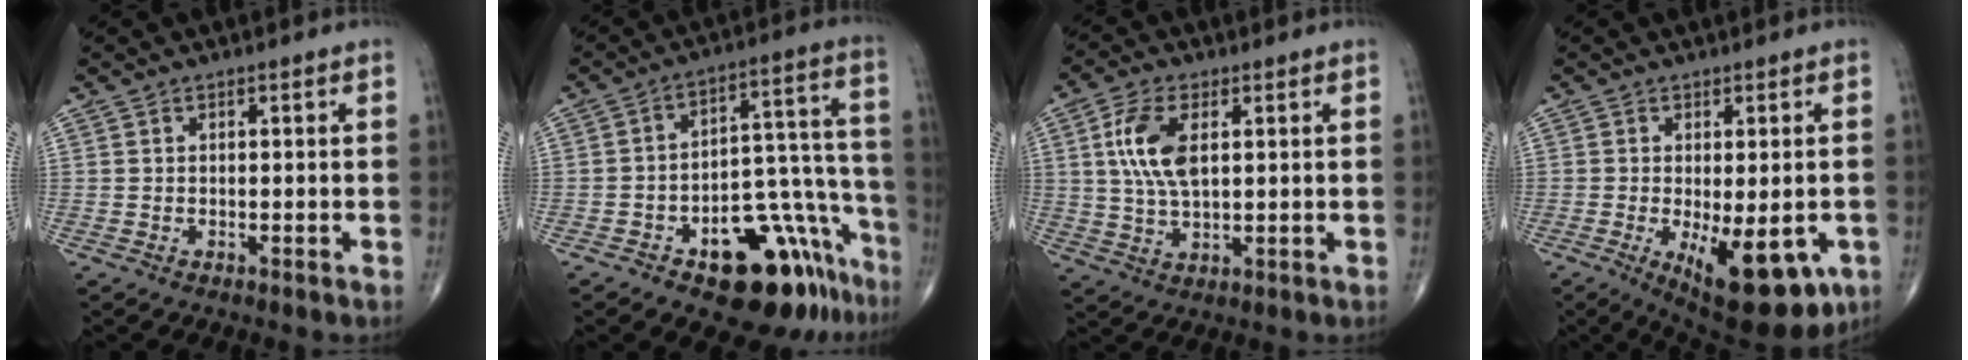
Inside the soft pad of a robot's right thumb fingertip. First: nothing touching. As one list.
[{"total": 18.9, "force": [-11.5, 8.6, 12.3], "torque": [-0.085, 0.111, -0.162]}, {"total": 9.4, "force": [2.4, 4.6, 7.8], "torque": [-0.160, -0.003, 0.047]}, {"total": 14.9, "force": [-5.6, 6.2, 12.3], "torque": [-0.144, -0.013, -0.064]}]